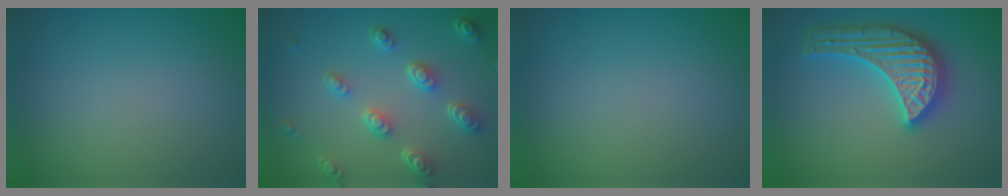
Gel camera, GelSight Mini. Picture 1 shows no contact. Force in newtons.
{"total": 4.7, "press": 3.5, "slide": 3.1}
{"total": 0.0}
{"total": 5.7, "press": 5.6, "slide": 0.6}